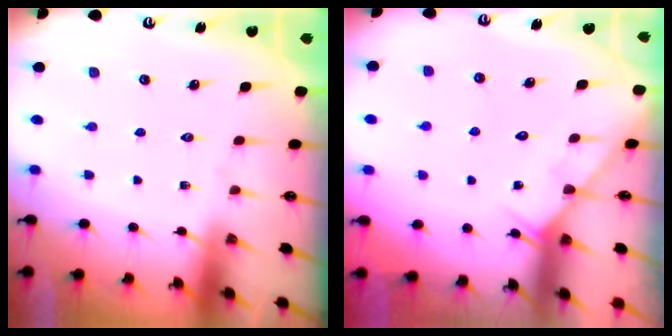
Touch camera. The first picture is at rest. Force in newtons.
{"total": 5.4, "press": 5.4, "slide": 0.5}